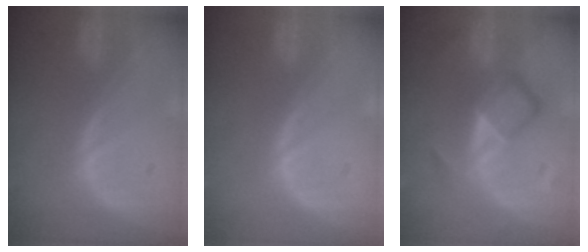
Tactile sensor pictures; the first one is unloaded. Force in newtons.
{"total": 0.0}
{"total": 6.9, "press": 5.9, "slide": 3.6}